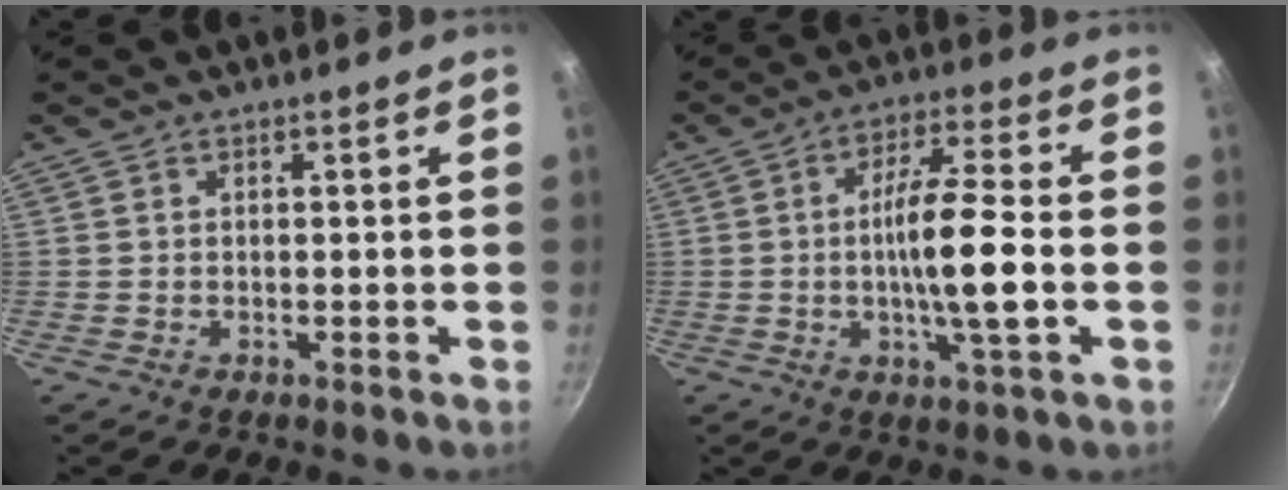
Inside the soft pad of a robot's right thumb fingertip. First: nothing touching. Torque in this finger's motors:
{"motor_torque": [2.68, 2.33, 2.32, -0.45, 0.79]}